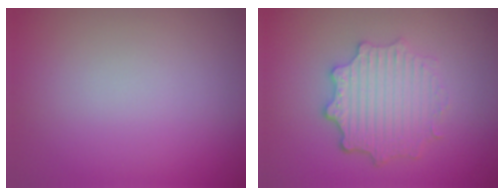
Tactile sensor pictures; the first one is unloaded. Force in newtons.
{"total": 4.7, "press": 3.7, "slide": 2.9}